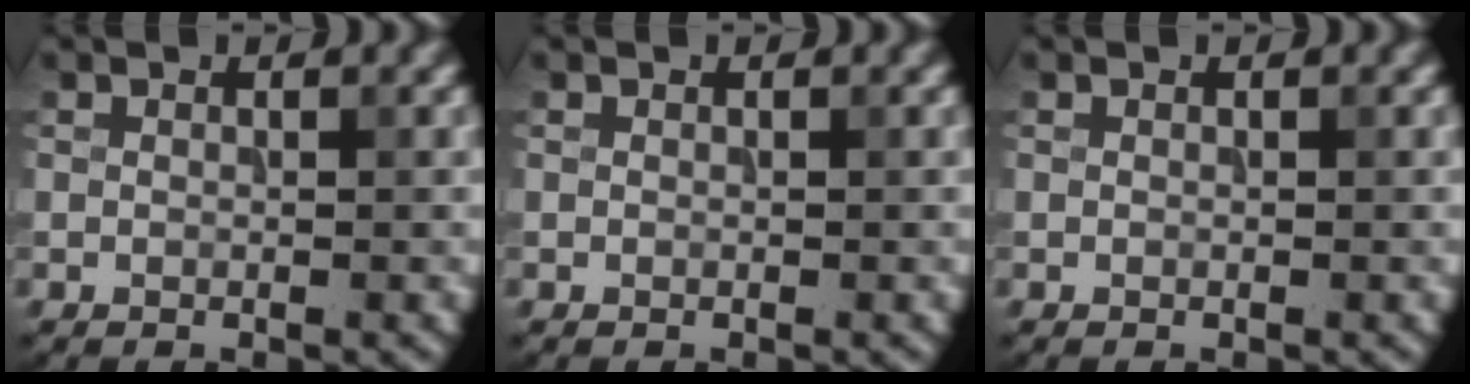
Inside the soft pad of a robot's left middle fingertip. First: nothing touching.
{"total": 0.0}
{"total": 0.0}